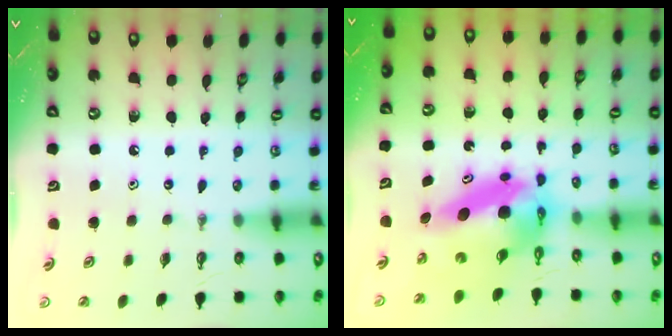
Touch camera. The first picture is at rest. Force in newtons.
{"total": 9.2, "press": 9.2, "slide": 0.9}